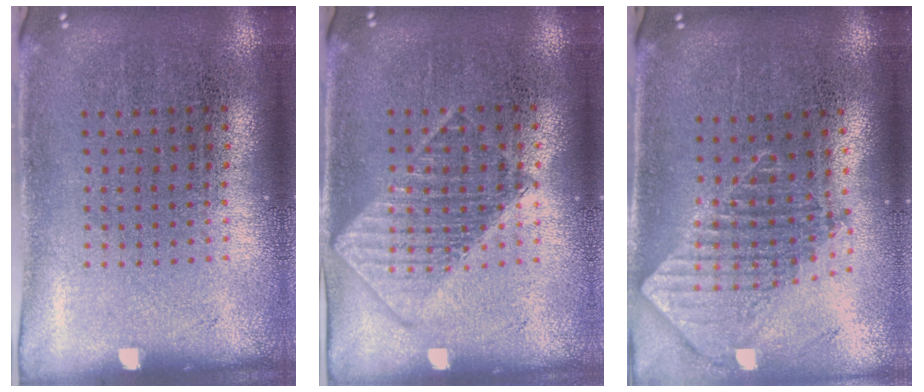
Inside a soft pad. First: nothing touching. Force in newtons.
{"total": 1.1, "press": 1.1, "slide": 0.2}
{"total": 1.9, "press": 1.5, "slide": 1.2}